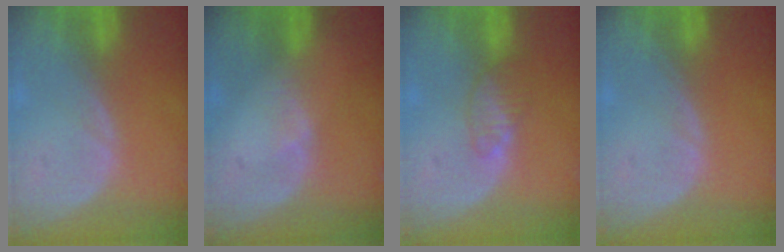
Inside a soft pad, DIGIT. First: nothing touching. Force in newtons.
{"total": 1.1, "press": 1.1, "slide": 0.2}
{"total": 3.3, "press": 3.1, "slide": 1.1}
{"total": 0.0}